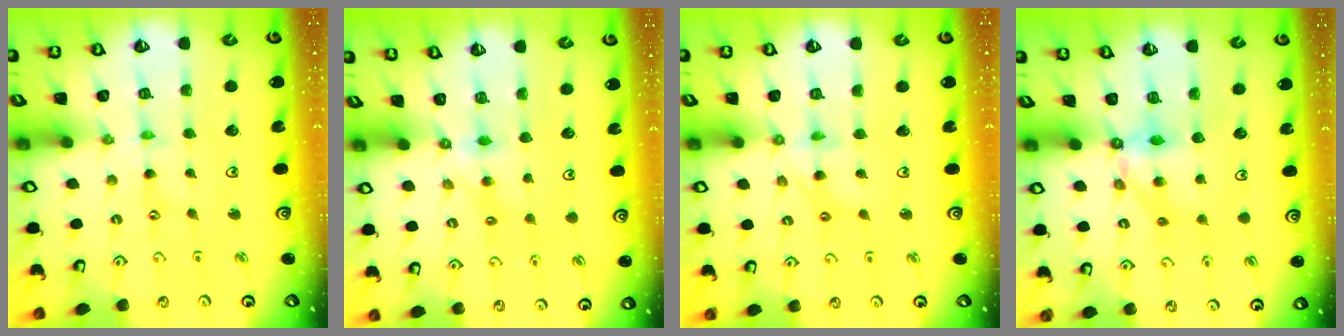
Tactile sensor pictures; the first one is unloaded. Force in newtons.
{"total": 4.9, "press": 4.8, "slide": 0.8}
{"total": 6.8, "press": 6.8, "slide": 0.6}
{"total": 8.3, "press": 8.3, "slide": 0.4}